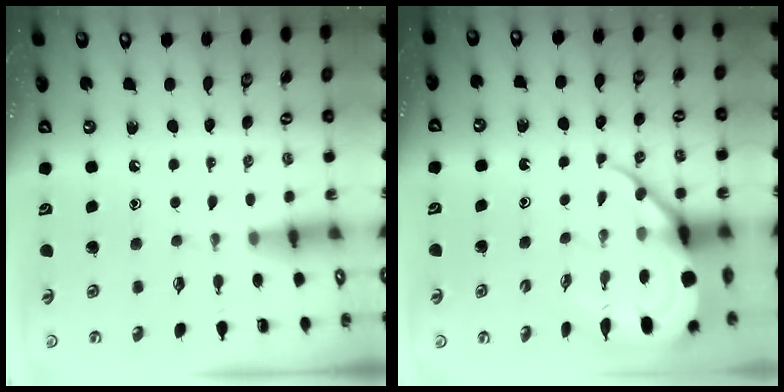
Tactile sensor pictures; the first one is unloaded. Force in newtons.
{"total": 9.7, "press": 9.6, "slide": 0.9}